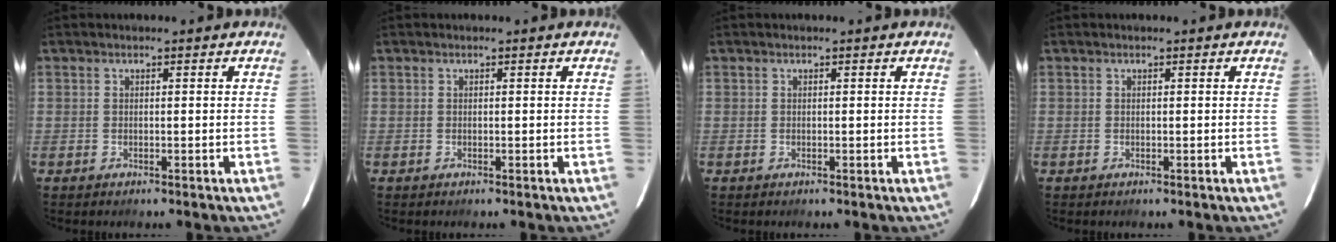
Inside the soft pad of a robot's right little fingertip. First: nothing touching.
{"total": 0.0}
{"total": 0.0}
{"total": 0.0}